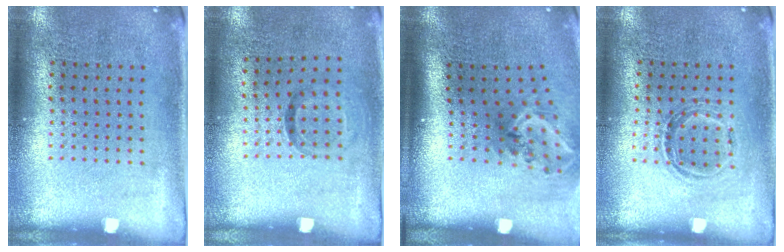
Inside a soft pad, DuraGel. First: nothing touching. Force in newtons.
{"total": 0.9, "press": 0.6, "slide": 0.8}
{"total": 2.1, "press": 1.3, "slide": 1.6}
{"total": 1.1, "press": 0.9, "slide": 0.7}